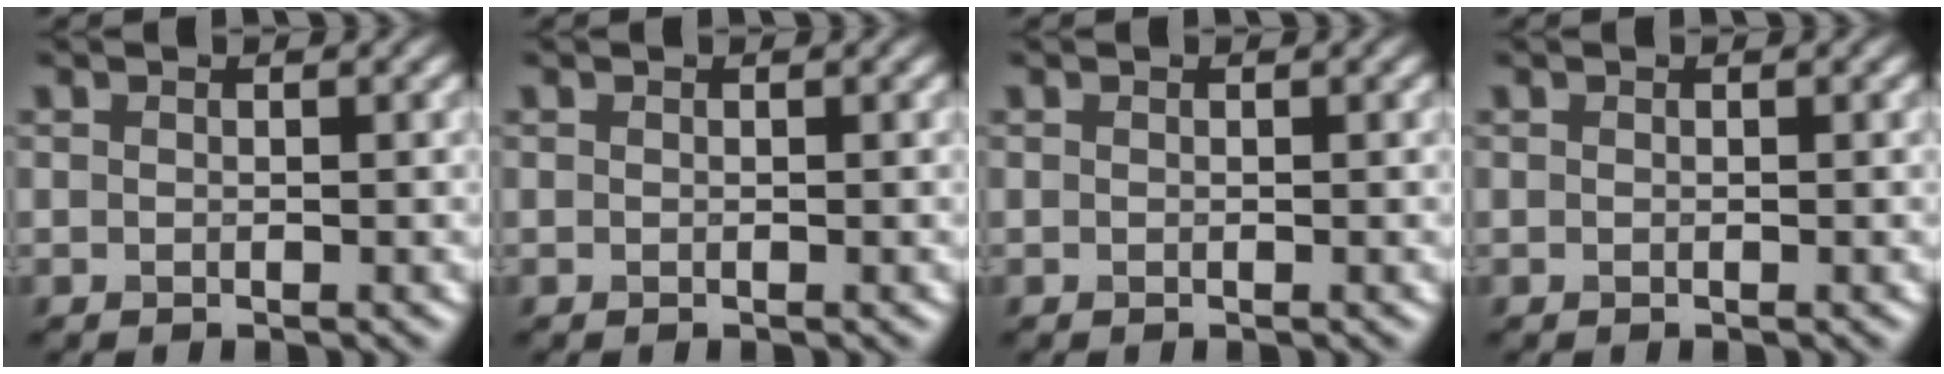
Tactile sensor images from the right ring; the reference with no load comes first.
{"total": 0.0}
{"total": 0.0}
{"total": 0.0}